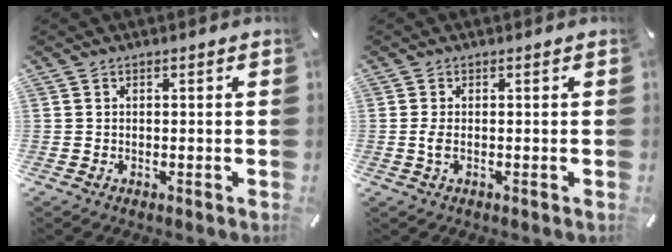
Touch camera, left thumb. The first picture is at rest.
{"total": 2.1, "force": [-0.2, 0.7, 2.0], "torque": [-0.045, -0.003, -0.006]}